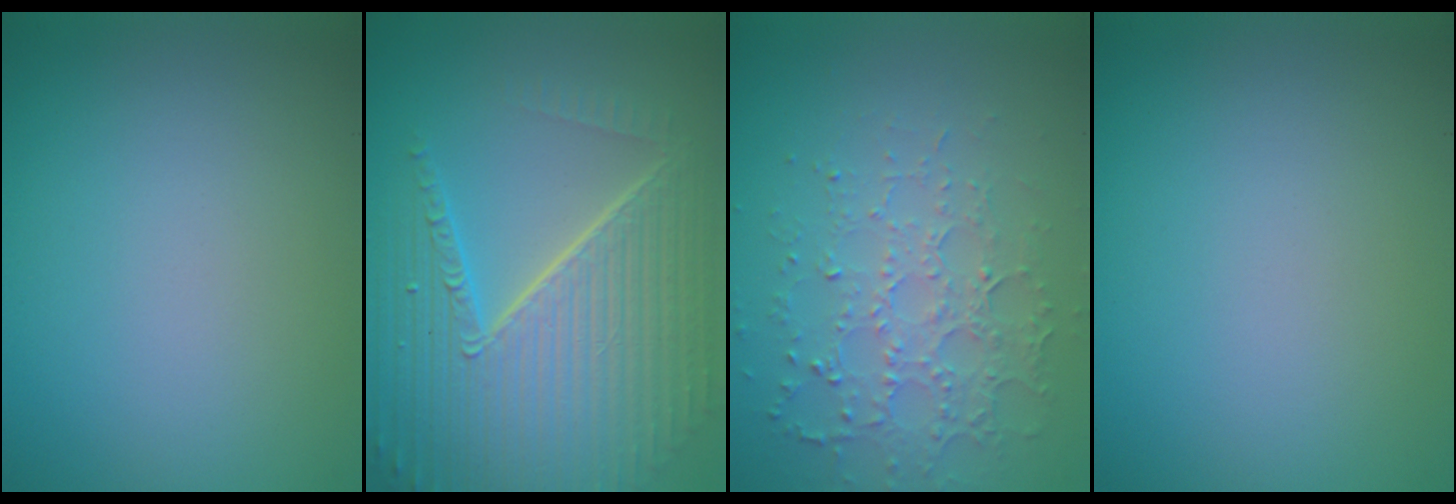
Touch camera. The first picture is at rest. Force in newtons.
{"total": 10.2, "press": 6.5, "slide": 7.9}
{"total": 3.5, "press": 3.3, "slide": 1.2}
{"total": 0.0}